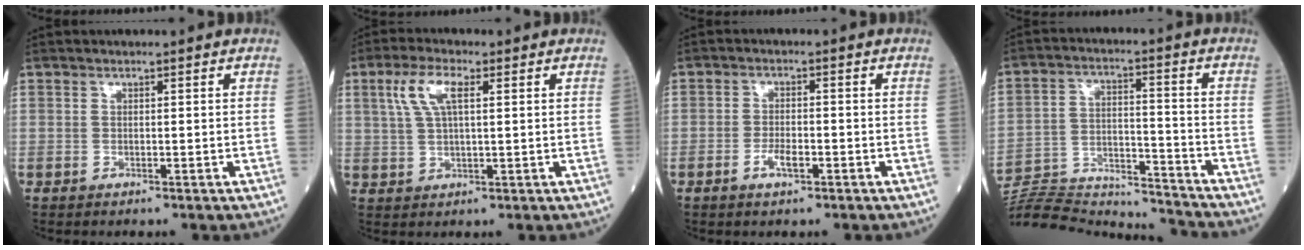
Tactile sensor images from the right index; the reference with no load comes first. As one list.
[{"total": 5.7, "force": [2.3, 1.7, 5.0], "torque": [-0.115, 0.017, 0.050]}, {"total": 2.9, "force": [-1.5, 1.0, 2.3], "torque": [-0.045, 0.002, -0.028]}, {"total": 20.7, "force": [-20.3, 1.7, 3.7], "torque": [-0.098, 0.011, -0.313]}]